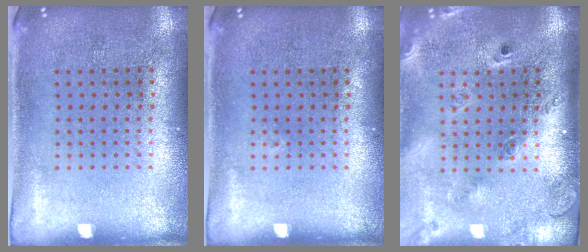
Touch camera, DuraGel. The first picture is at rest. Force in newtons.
{"total": 0.0}
{"total": 2.6, "press": 1.8, "slide": 1.8}